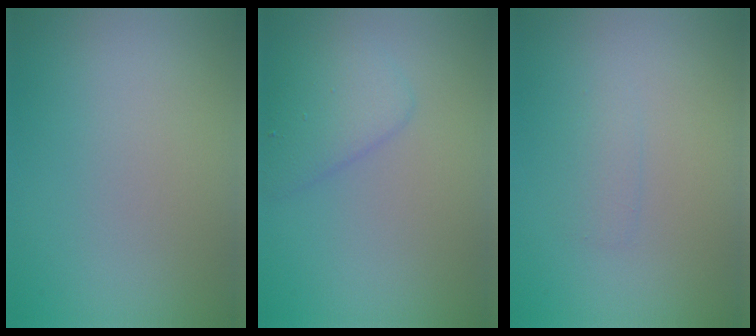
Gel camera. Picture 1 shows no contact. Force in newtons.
{"total": 2.8, "press": 2.8, "slide": 0.1}
{"total": 1.0, "press": 1.0, "slide": 0.1}